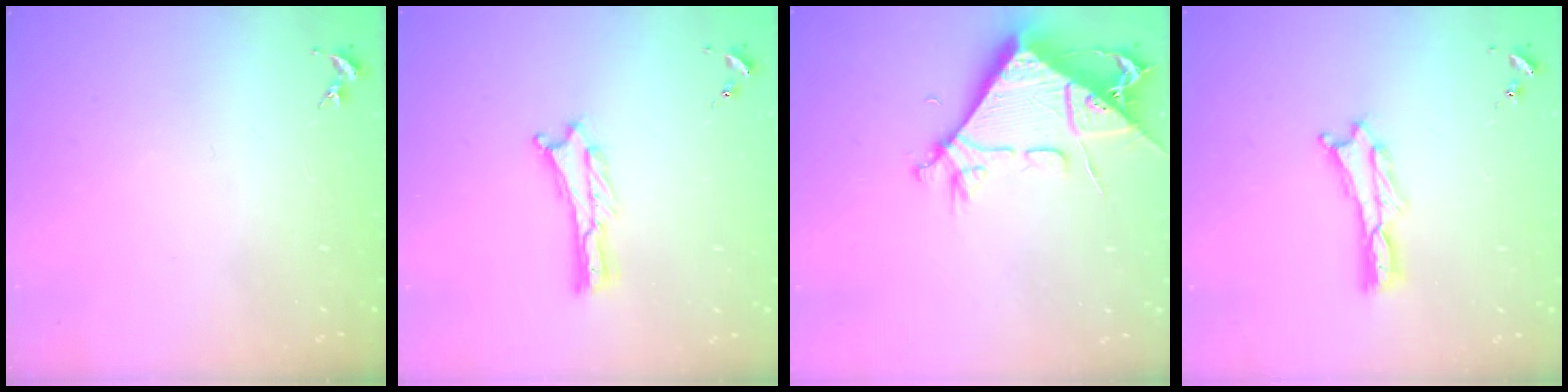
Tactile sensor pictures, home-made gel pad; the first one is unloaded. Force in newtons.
{"total": 0.0}
{"total": 9.5, "press": 9.4, "slide": 1.2}
{"total": 0.8, "press": 0.7, "slide": 0.2}